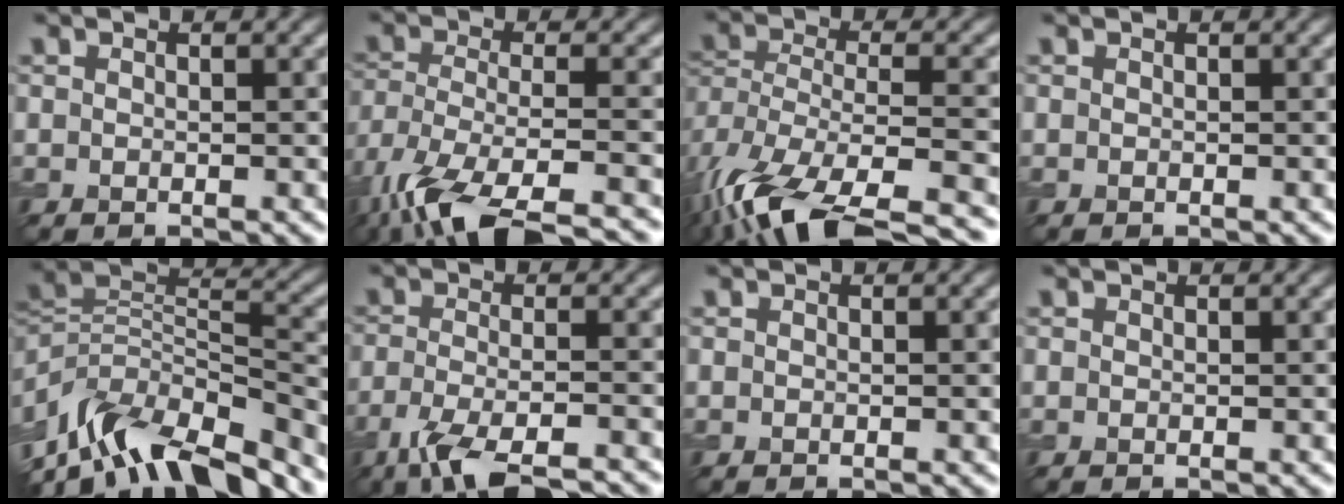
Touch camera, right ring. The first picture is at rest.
{"total": 10.7, "force": [-7.8, 3.1, 6.6], "torque": [-0.138, -0.032, -0.135]}
{"total": 15.1, "force": [-10.6, 6.4, 8.8], "torque": [-0.186, -0.041, -0.144]}
{"total": 0.0}
{"total": 11.8, "force": [-8.0, 5.2, 7.0], "torque": [-0.134, 0.029, -0.151]}
{"total": 6.2, "force": [-4.6, 1.3, 4.0], "torque": [-0.074, -0.010, -0.086]}
{"total": 0.0}
{"total": 0.0}